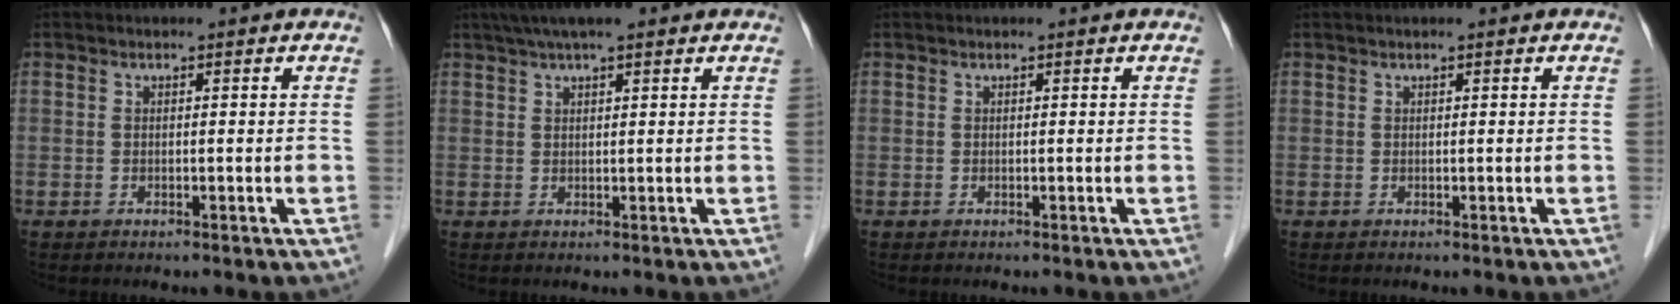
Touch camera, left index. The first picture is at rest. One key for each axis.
{"total": 6.9, "fx": 5.2, "fy": 1.0, "fz": 4.4, "tx": -0.071, "ty": 0.038, "tz": 0.083}
{"total": 0.0}
{"total": 0.6, "fx": 0.5, "fy": 0.0, "fz": 0.4, "tx": -0.007, "ty": 0.007, "tz": 0.008}